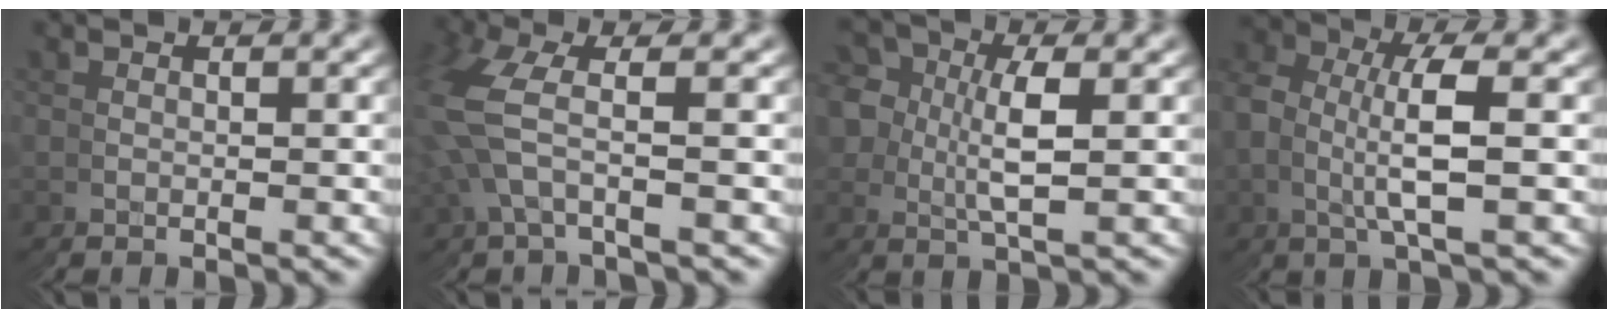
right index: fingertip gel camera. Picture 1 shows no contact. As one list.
[{"total": 4.1, "force": [2.1, 2.9, 2.0], "torque": [-0.079, 0.011, 0.032]}, {"total": 5.1, "force": [1.6, 4.1, 2.7], "torque": [-0.048, -0.006, 0.026]}, {"total": 4.0, "force": [0.9, 2.1, 3.3], "torque": [-0.070, 0.012, 0.010]}]